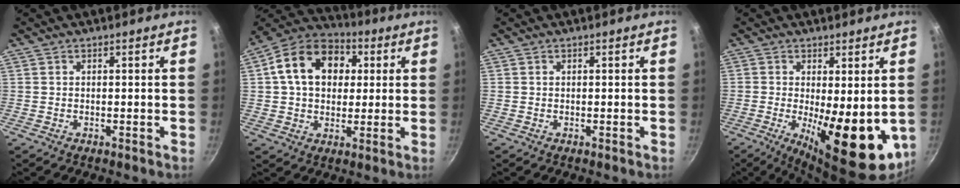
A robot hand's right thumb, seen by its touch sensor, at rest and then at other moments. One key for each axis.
{"total": 16.0, "fx": 3.6, "fy": 11.9, "fz": 10.1, "tx": -0.145, "ty": 0.023, "tz": 0.044}
{"total": 0.0}
{"total": 15.3, "fx": -1.9, "fy": 5.7, "fz": 14.0, "tx": -0.177, "ty": -0.021, "tz": -0.014}